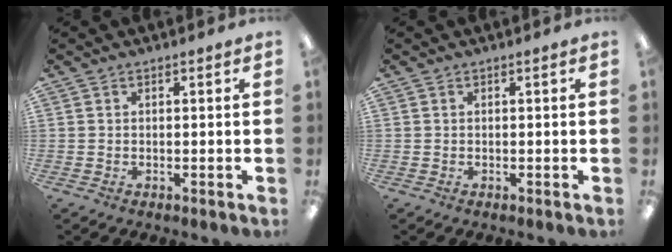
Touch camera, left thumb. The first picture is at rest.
{"total": 0.0}